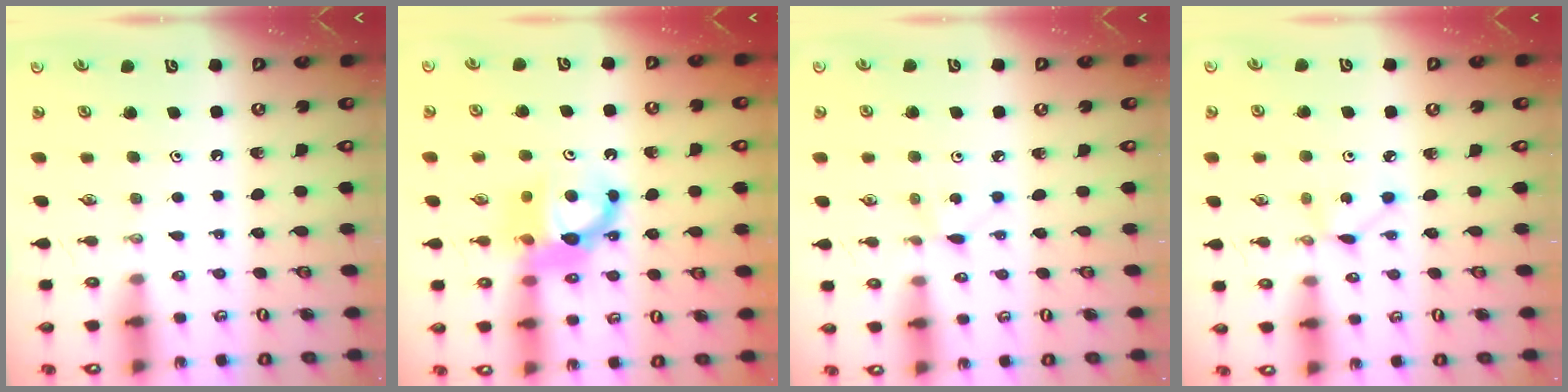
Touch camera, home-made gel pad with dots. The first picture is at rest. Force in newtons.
{"total": 10.0, "press": 9.8, "slide": 1.5}
{"total": 2.8, "press": 2.8, "slide": 0.4}
{"total": 2.3, "press": 2.3, "slide": 0.2}